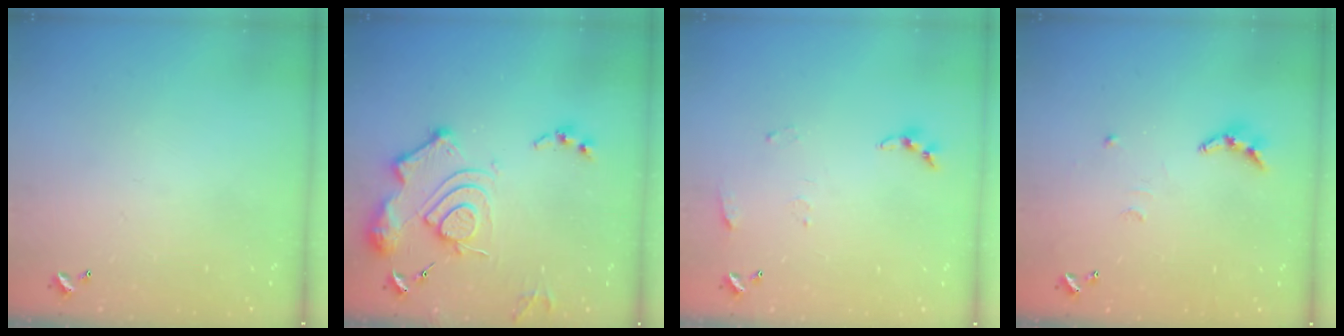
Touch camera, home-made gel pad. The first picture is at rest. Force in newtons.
{"total": 15.2, "press": 15.1, "slide": 1.7}
{"total": 6.4, "press": 6.4, "slide": 0.7}
{"total": 7.9, "press": 7.9, "slide": 0.2}